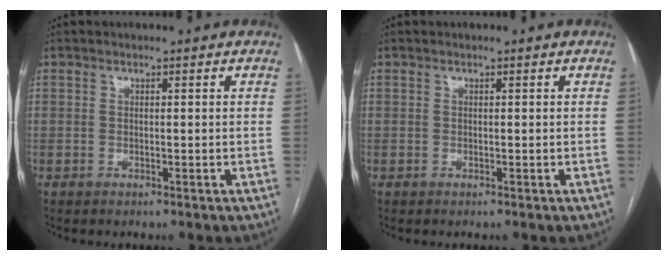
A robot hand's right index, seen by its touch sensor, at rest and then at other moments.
{"total": 0.0}